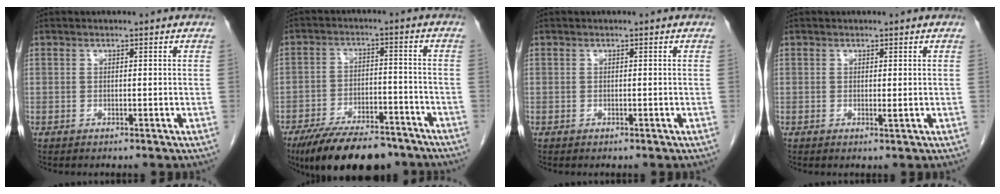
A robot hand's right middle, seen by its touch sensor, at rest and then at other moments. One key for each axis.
{"total": 14.2, "fx": -11.3, "fy": 4.9, "fz": 7.2, "tx": -0.106, "ty": -0.001, "tz": -0.178}
{"total": 0.0}
{"total": 0.6, "fx": 0.2, "fy": -0.1, "fz": 0.5, "tx": -0.013, "ty": -0.005, "tz": 0.004}